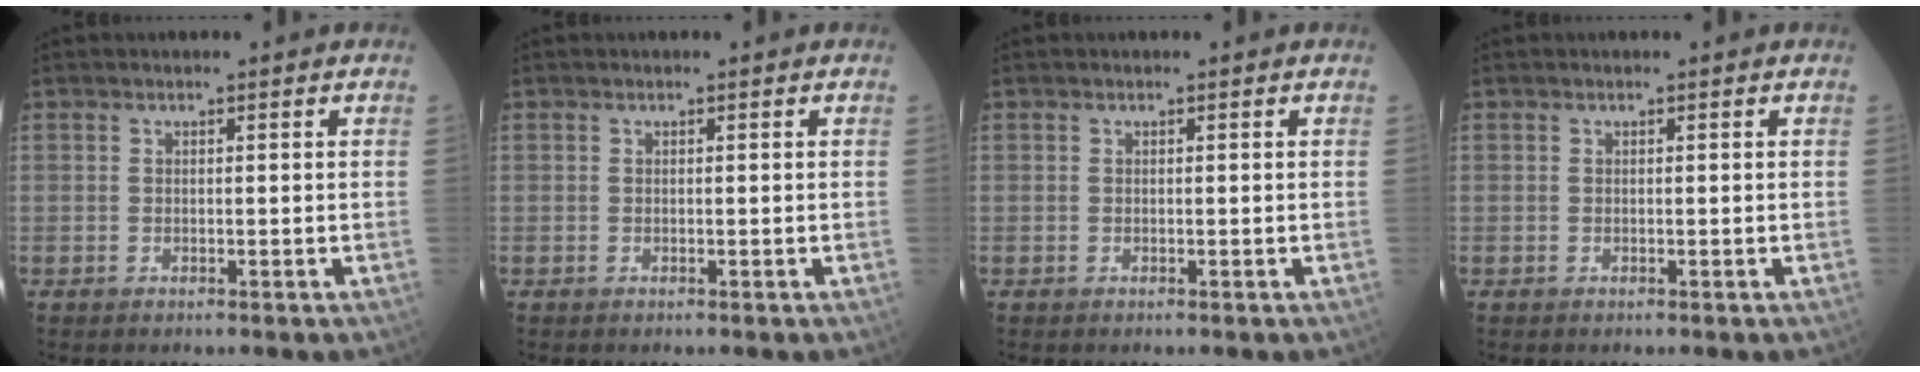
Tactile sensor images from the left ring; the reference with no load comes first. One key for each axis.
{"total": 0.0}
{"total": 0.0}
{"total": 0.0}